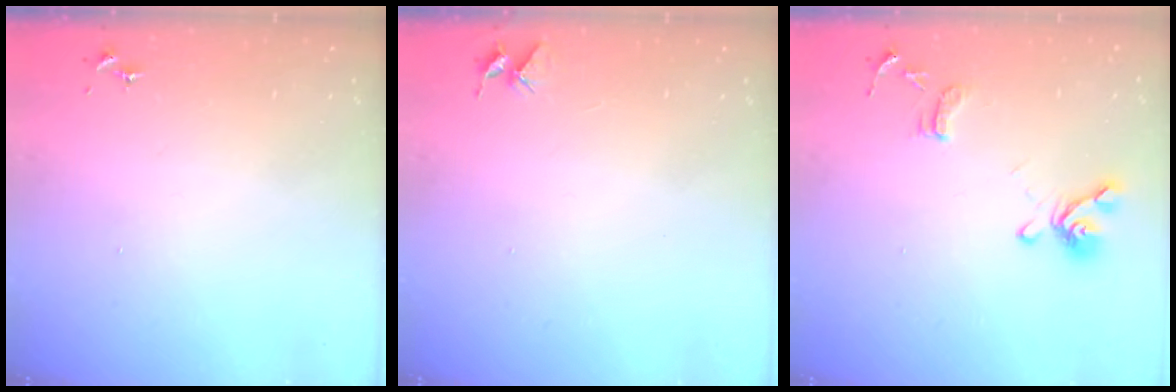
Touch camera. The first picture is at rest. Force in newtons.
{"total": 4.0, "press": 4.0, "slide": 0.3}
{"total": 13.1, "press": 13.0, "slide": 1.4}